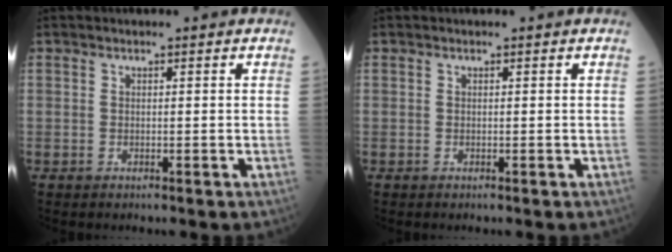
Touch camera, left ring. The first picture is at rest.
{"total": 0.0}